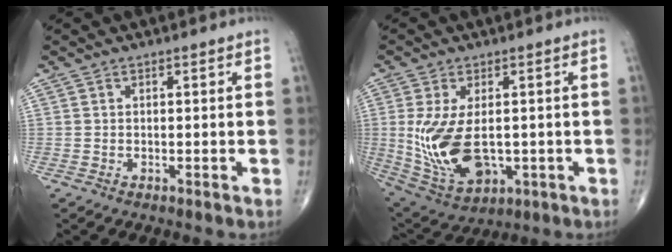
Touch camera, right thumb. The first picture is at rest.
{"total": 14.3, "force": [-1.0, 8.1, 11.7], "torque": [-0.232, -0.011, 0.007]}